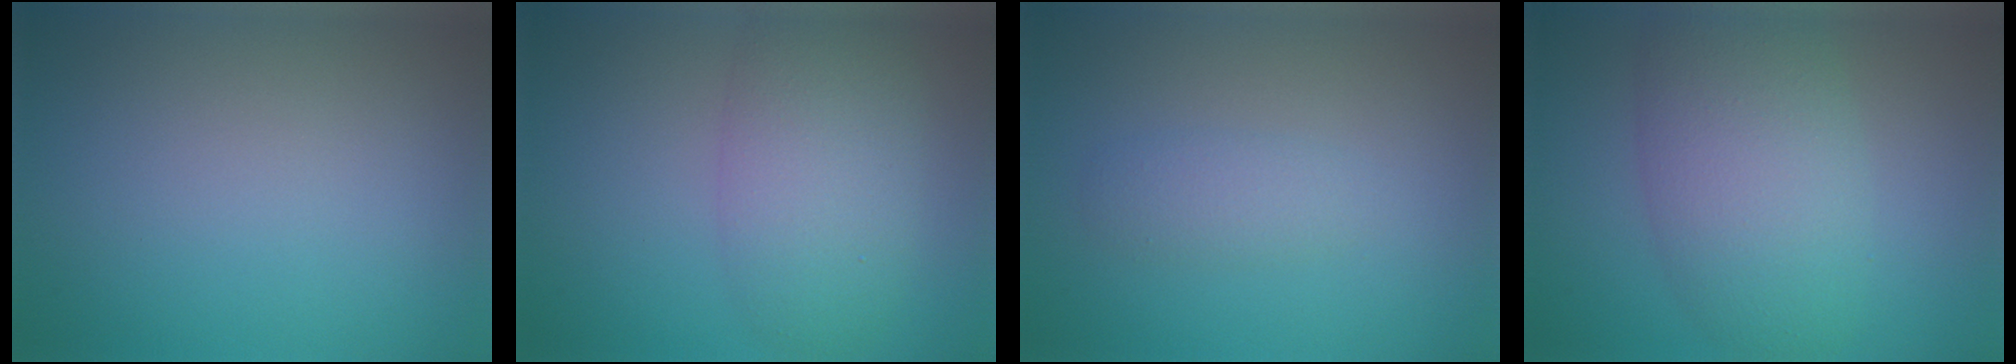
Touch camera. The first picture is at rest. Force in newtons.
{"total": 5.5, "press": 5.5, "slide": 0.4}
{"total": 1.7, "press": 1.7, "slide": 0.1}
{"total": 7.5, "press": 7.5, "slide": 0.4}